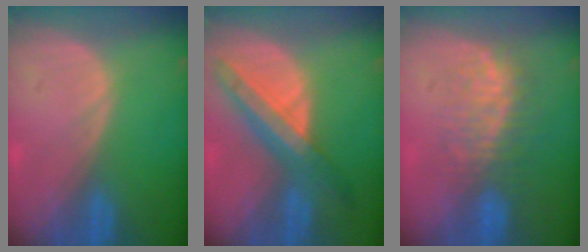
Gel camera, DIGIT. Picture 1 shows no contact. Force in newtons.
{"total": 8.6, "press": 7.6, "slide": 4.1}
{"total": 7.5, "press": 7.0, "slide": 2.8}